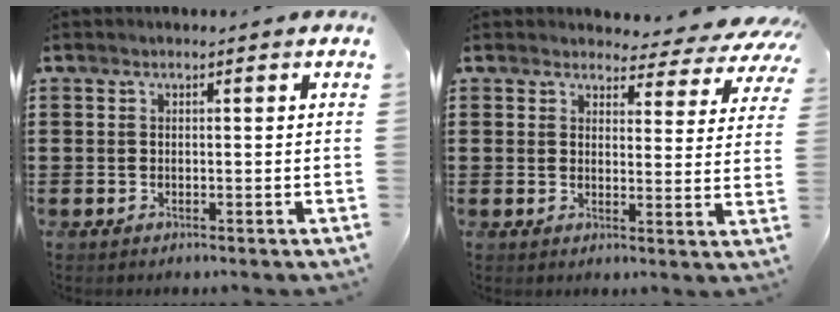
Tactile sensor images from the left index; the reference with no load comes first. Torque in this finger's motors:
{"motor_torque": [1.18, -0.95, 0.23, 0.03]}